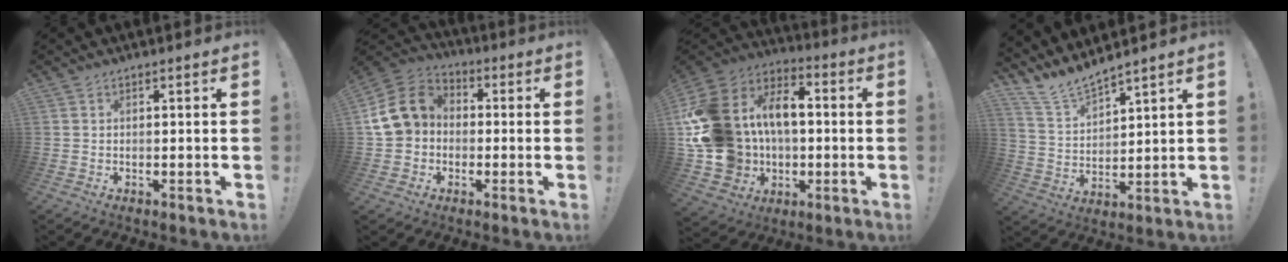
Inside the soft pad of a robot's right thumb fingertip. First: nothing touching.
{"total": 14.1, "force": [1.0, 11.8, 7.5], "torque": [-0.142, 0.017, 0.025]}
{"total": 22.2, "force": [3.6, 17.7, 12.9], "torque": [-0.290, -0.016, 0.104]}
{"total": 9.0, "force": [8.6, 1.2, 2.2], "torque": [-0.060, -0.070, 0.162]}